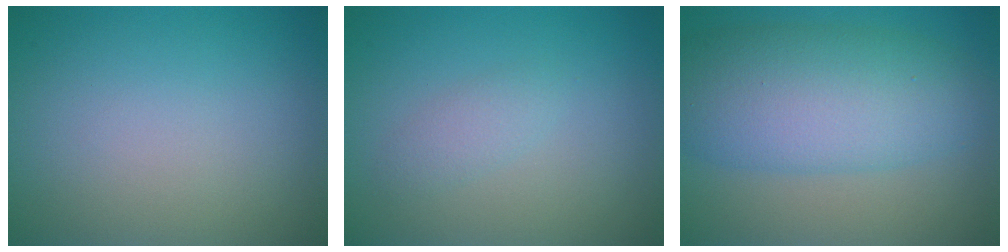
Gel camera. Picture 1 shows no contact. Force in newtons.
{"total": 1.3, "press": 1.3, "slide": 0.1}
{"total": 8.6, "press": 8.6, "slide": 0.3}